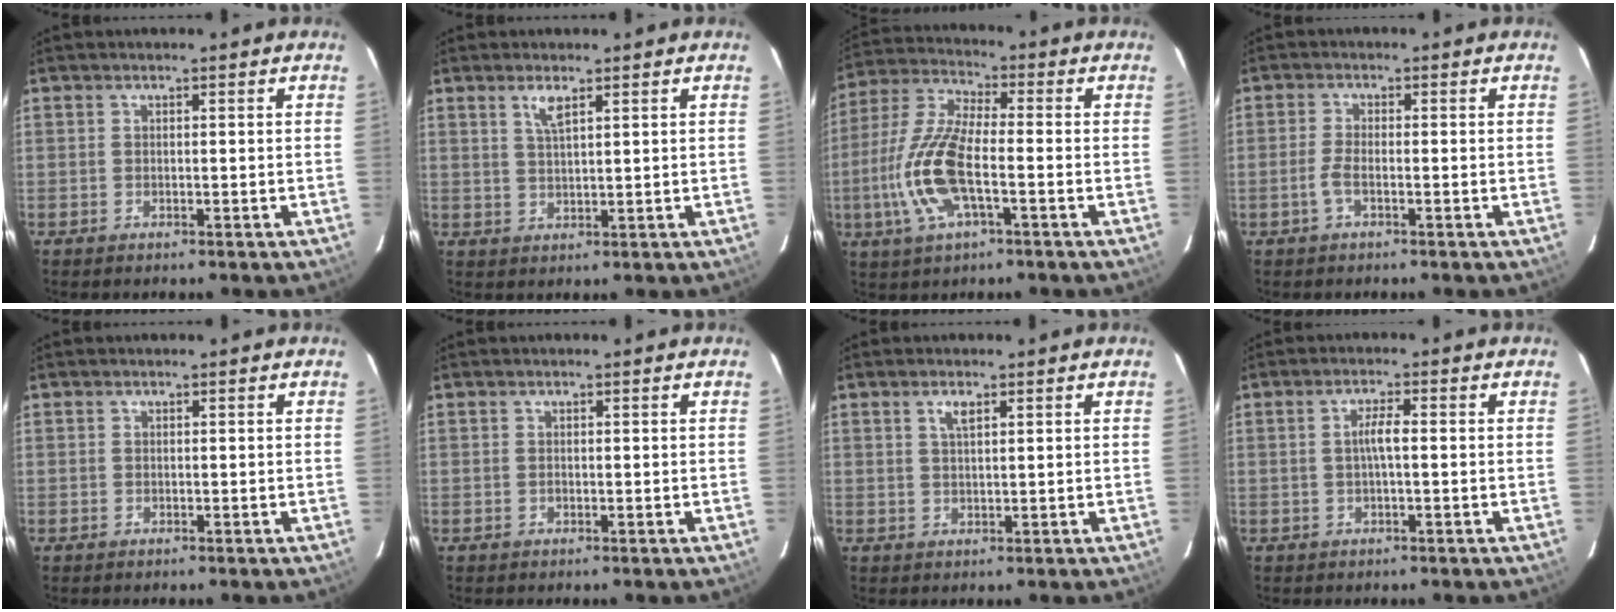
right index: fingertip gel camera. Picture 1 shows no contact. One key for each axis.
{"total": 2.9, "fx": 1.7, "fy": 0.7, "fz": 2.2, "tx": -0.042, "ty": 0.002, "tz": 0.033}
{"total": 13.9, "fx": -3.8, "fy": 4.5, "fz": 12.6, "tx": -0.279, "ty": -0.002, "tz": -0.080}
{"total": 2.5, "fx": -1.2, "fy": 0.6, "fz": 2.1, "tx": -0.053, "ty": 0.001, "tz": -0.027}
{"total": 0.6, "fx": 0.0, "fy": 0.6, "fz": -0.1, "tx": 0.003, "ty": 0.003, "tz": -0.001}
{"total": 0.0}
{"total": 2.1, "fx": 1.1, "fy": 0.7, "fz": 1.7, "tx": -0.031, "ty": 0.003, "tz": 0.020}
{"total": 2.7, "fx": -0.1, "fy": 0.3, "fz": 2.6, "tx": -0.051, "ty": 0.005, "tz": -0.001}